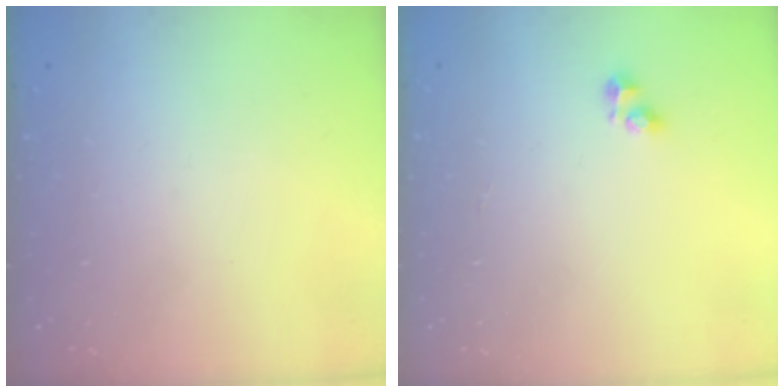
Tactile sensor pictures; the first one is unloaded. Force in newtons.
{"total": 2.6, "press": 2.6, "slide": 0.2}